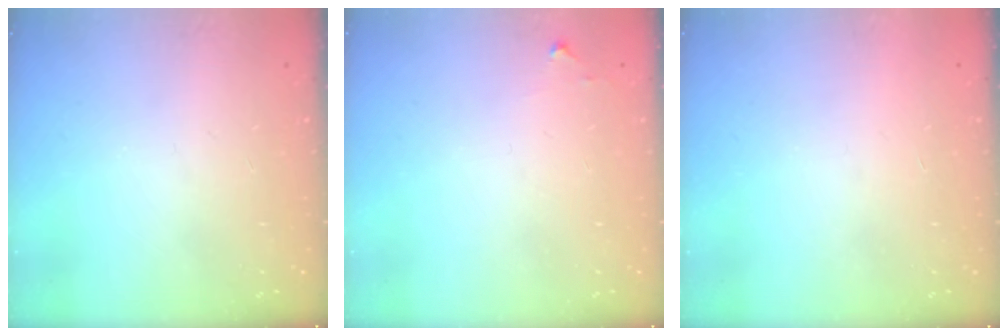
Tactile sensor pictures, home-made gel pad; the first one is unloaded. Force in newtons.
{"total": 5.0, "press": 5.0, "slide": 0.7}
{"total": 1.6, "press": 1.6, "slide": 0.1}